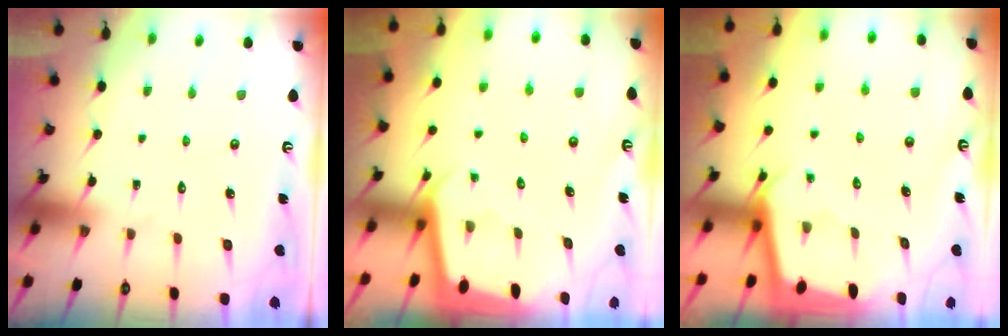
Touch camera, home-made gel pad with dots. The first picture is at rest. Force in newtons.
{"total": 1.9, "press": 1.9, "slide": 0.1}
{"total": 2.1, "press": 2.1, "slide": 0.2}